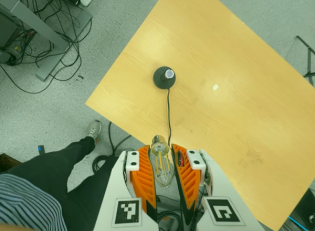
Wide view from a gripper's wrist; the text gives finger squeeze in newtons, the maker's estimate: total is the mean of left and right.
{"total": 21.8, "left": 24.6, "right": 19.1}